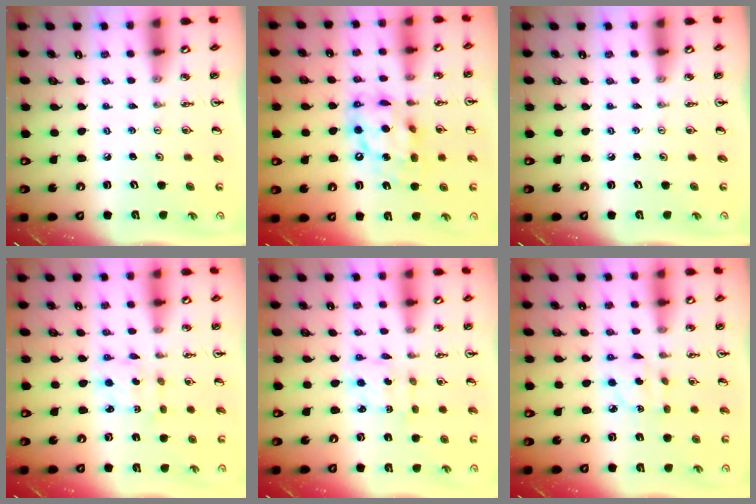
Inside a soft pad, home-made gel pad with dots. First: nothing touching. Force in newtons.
{"total": 13.0, "press": 13.0, "slide": 1.4}
{"total": 0.0}
{"total": 2.1, "press": 2.0, "slide": 0.8}
{"total": 2.1, "press": 2.0, "slide": 0.8}
{"total": 4.2, "press": 4.2, "slide": 0.3}